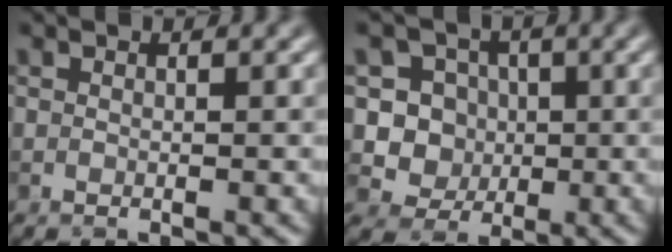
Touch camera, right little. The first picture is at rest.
{"total": 6.6, "force": [0.2, 6.4, 1.9], "torque": [-0.023, 0.026, -0.011]}